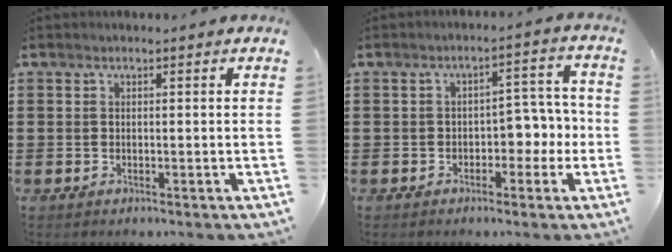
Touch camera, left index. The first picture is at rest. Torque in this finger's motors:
{"motor_torque": [0.14, 0.06, 0.21, 0.02]}